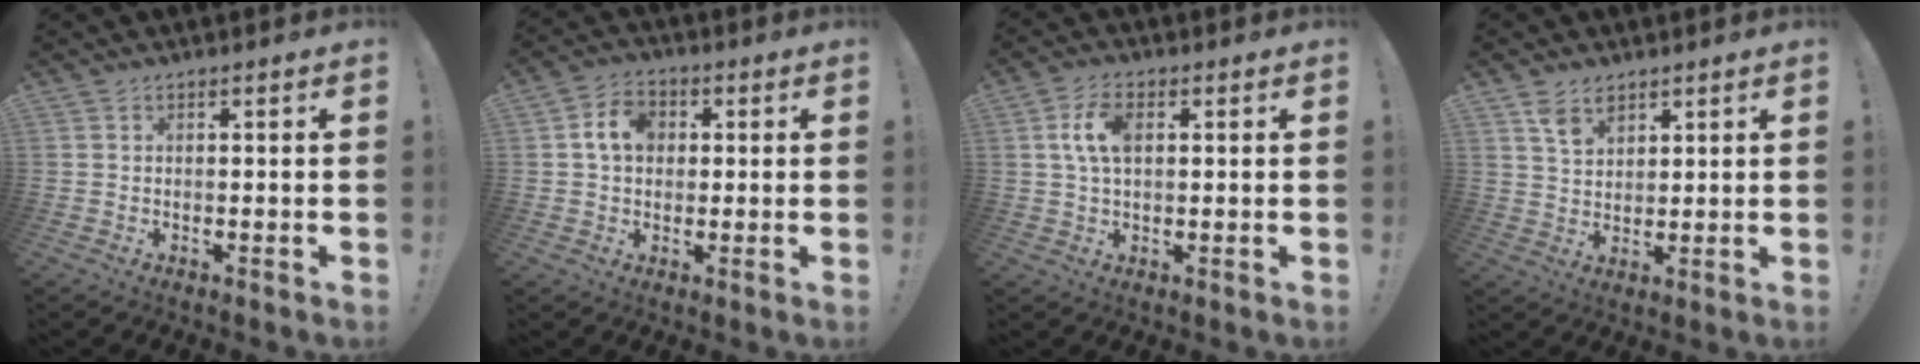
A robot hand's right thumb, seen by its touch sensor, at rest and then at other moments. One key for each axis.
{"total": 8.3, "fx": 1.6, "fy": 6.4, "fz": 5.1, "tx": -0.088, "ty": 0.017, "tz": 0.032}
{"total": 7.7, "fx": 1.7, "fy": 4.3, "fz": 6.1, "tx": -0.124, "ty": 0.008, "tz": 0.031}
{"total": 6.1, "fx": 4.1, "fy": 3.7, "fz": 2.7, "tx": -0.041, "ty": -0.019, "tz": 0.076}